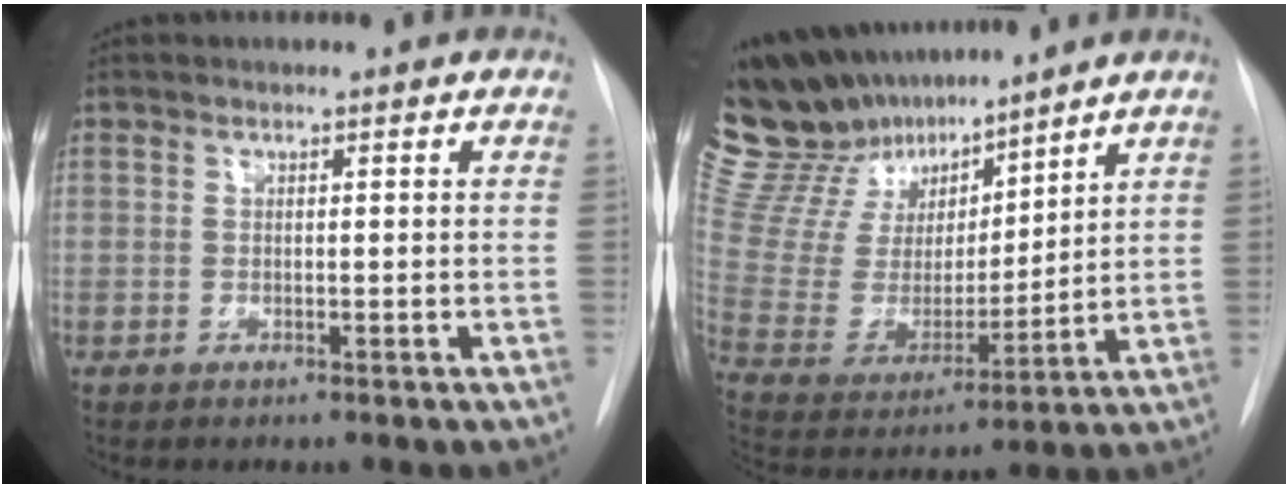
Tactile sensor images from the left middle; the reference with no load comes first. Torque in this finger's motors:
{"motor_torque": [1.11, -1.03, 1.05, 0.01]}